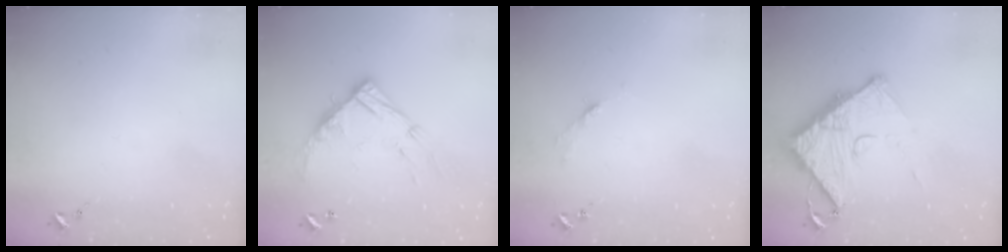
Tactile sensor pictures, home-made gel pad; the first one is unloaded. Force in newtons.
{"total": 13.8, "press": 13.8, "slide": 1.0}
{"total": 2.7, "press": 2.7, "slide": 0.4}
{"total": 14.0, "press": 13.9, "slide": 1.3}